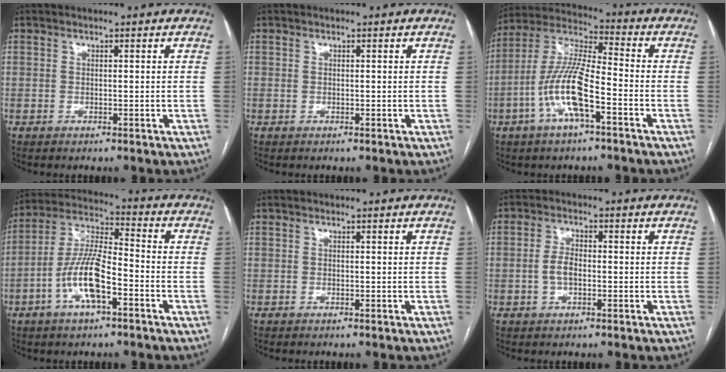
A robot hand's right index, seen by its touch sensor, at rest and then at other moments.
{"total": 0.0}
{"total": 12.0, "force": [-4.3, 2.3, 11.0], "torque": [-0.235, 0.009, -0.080]}
{"total": 11.0, "force": [-4.1, 2.9, 9.8], "torque": [-0.207, 0.011, -0.074]}
{"total": 0.0}
{"total": 3.2, "force": [-0.5, 1.6, 2.7], "torque": [-0.061, 0.007, -0.008]}